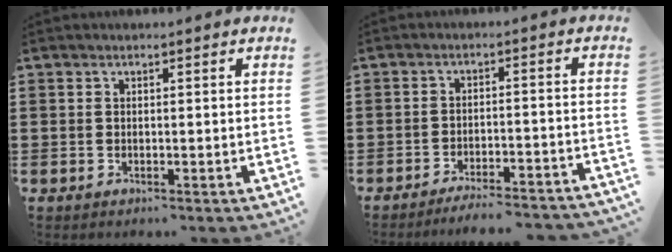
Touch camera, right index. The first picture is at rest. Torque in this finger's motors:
{"motor_torque": [0.98, 0.67, 0.29, 0.05]}